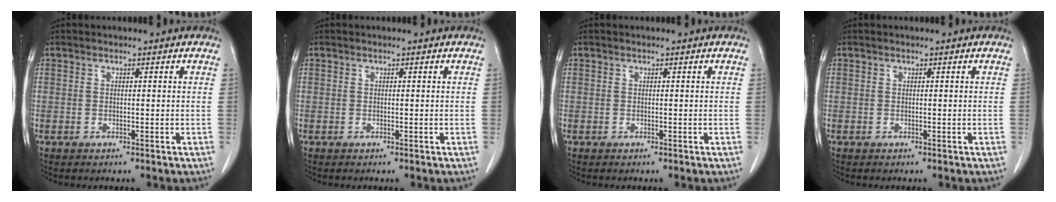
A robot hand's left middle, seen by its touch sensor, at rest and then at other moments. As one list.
[{"total": 0.0}, {"total": 0.0}, {"total": 0.0}]